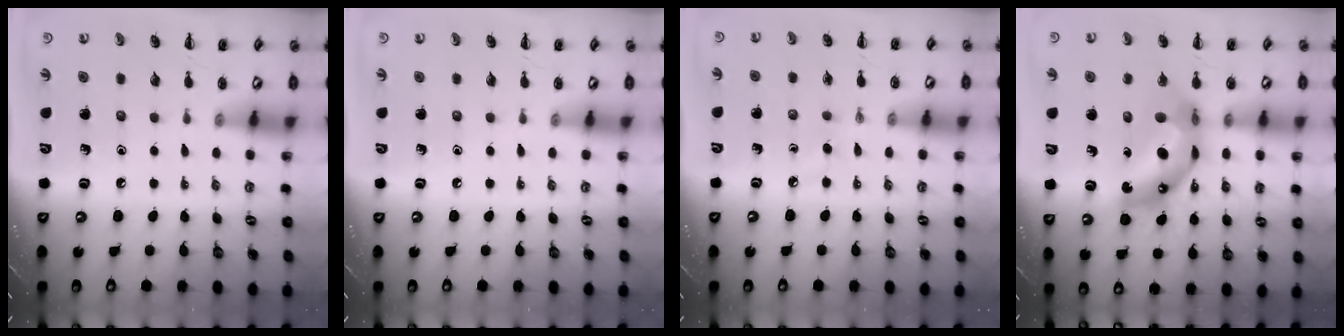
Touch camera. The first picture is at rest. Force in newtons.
{"total": 0.0}
{"total": 2.4, "press": 2.2, "slide": 1.0}
{"total": 11.1, "press": 10.4, "slide": 3.9}